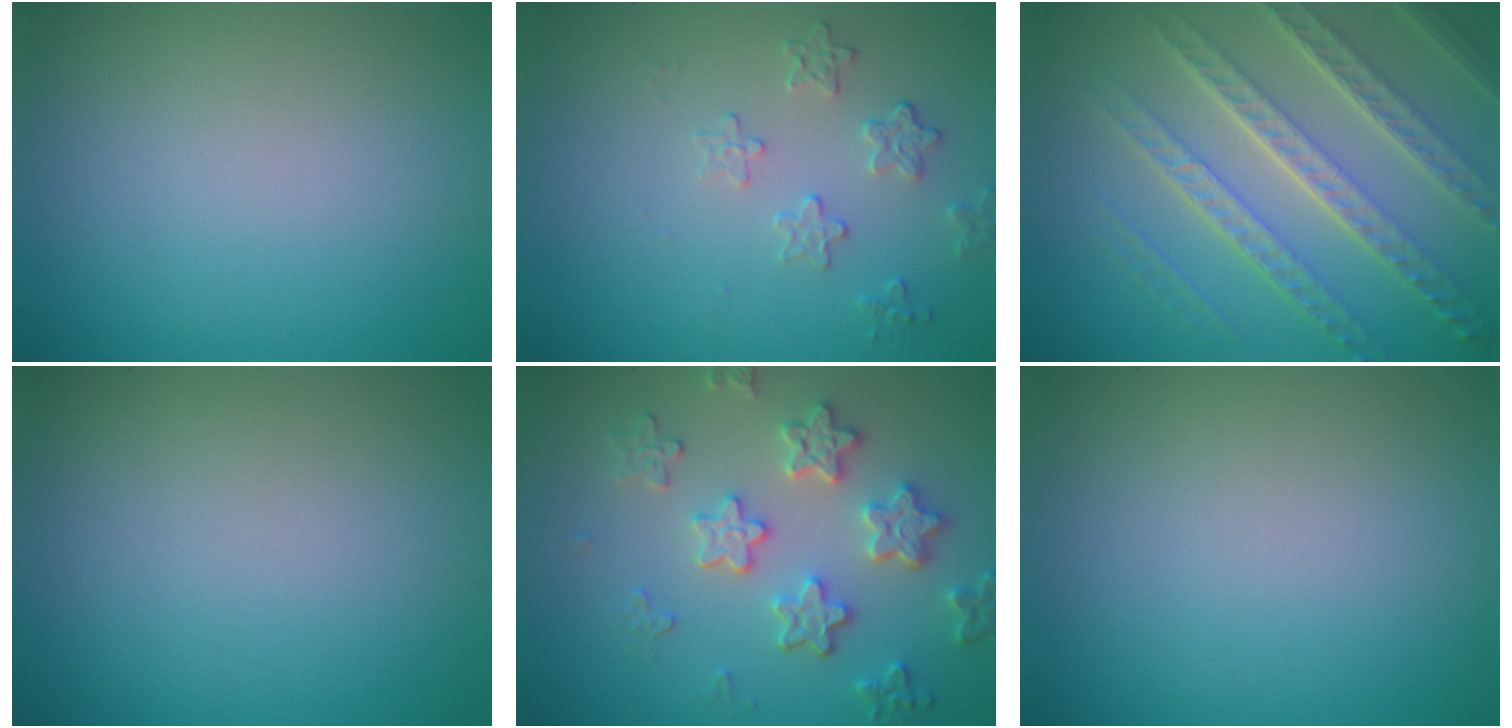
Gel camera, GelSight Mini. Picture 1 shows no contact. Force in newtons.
{"total": 1.9, "press": 1.3, "slide": 1.4}
{"total": 7.3, "press": 5.3, "slide": 5.1}
{"total": 0.0}
{"total": 4.0, "press": 3.9, "slide": 1.2}
{"total": 0.0}